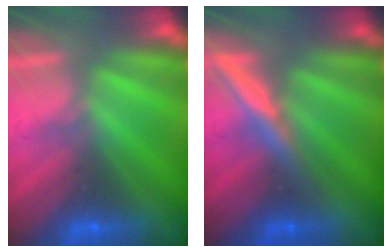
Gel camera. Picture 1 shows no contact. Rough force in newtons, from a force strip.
{"total": 3.2}